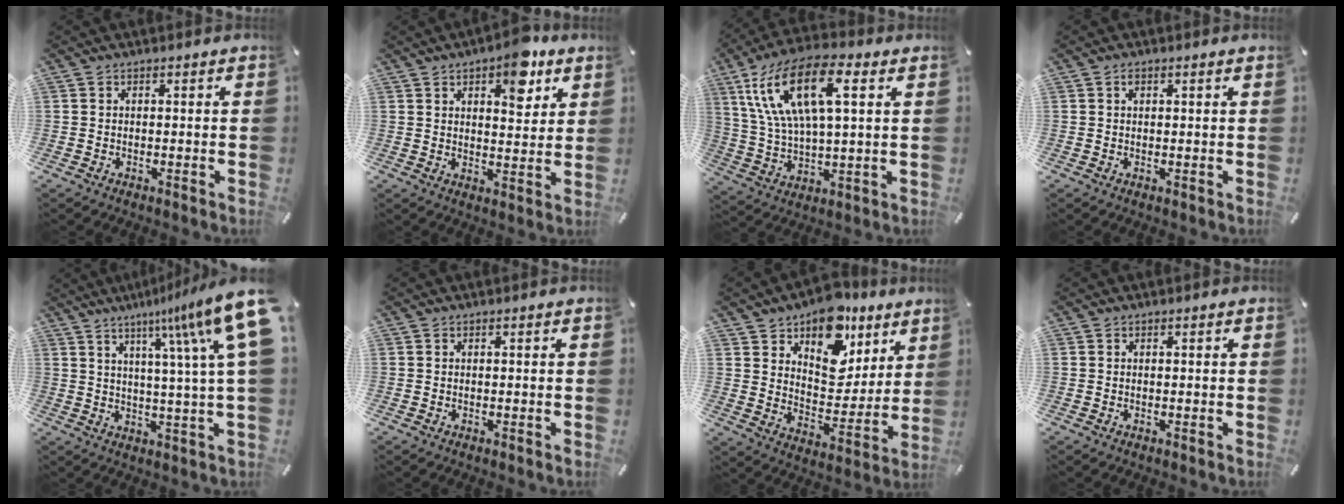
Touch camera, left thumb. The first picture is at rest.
{"total": 10.0, "force": [5.8, 5.0, 6.4], "torque": [-0.067, -0.031, 0.094]}
{"total": 17.4, "force": [7.3, 7.1, 14.1], "torque": [-0.312, -0.004, 0.123]}
{"total": 0.9, "force": [0.4, 0.2, 0.8], "torque": [-0.016, 0.001, 0.006]}
{"total": 17.6, "force": [8.2, 0.9, 15.5], "torque": [-0.245, -0.053, 0.115]}
{"total": 0.0}
{"total": 15.2, "force": [10.5, 9.3, 5.9], "torque": [-0.078, -0.091, 0.186]}
{"total": 0.0}